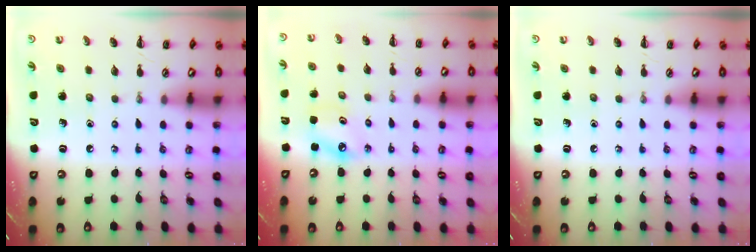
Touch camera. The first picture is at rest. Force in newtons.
{"total": 4.9, "press": 4.8, "slide": 1.1}
{"total": 0.0}